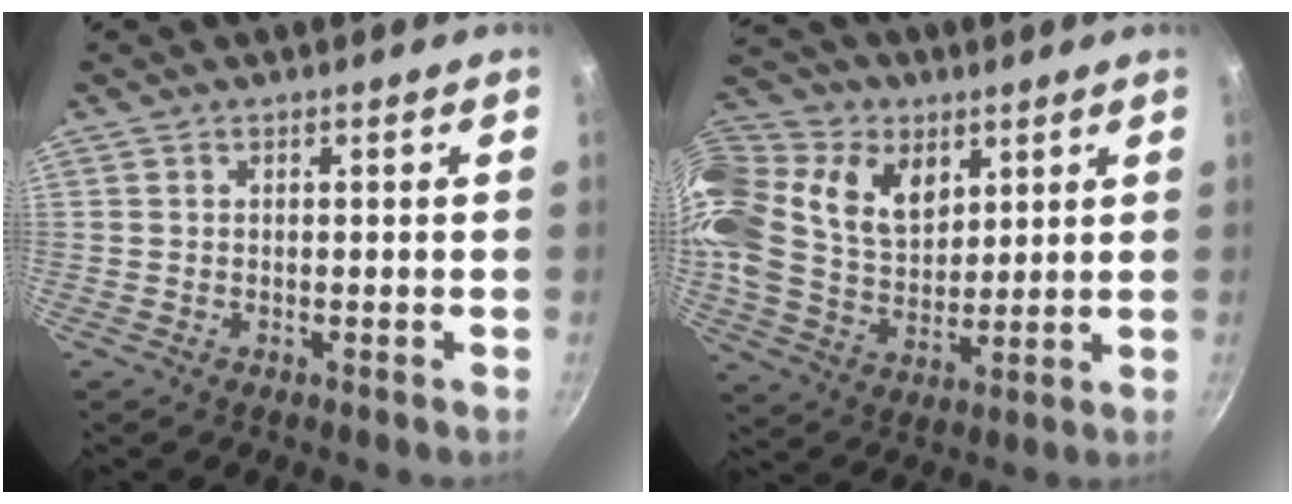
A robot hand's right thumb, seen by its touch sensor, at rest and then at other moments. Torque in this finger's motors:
{"motor_torque": [0.38, 1.16, 0.36, 0.11, 0.26]}